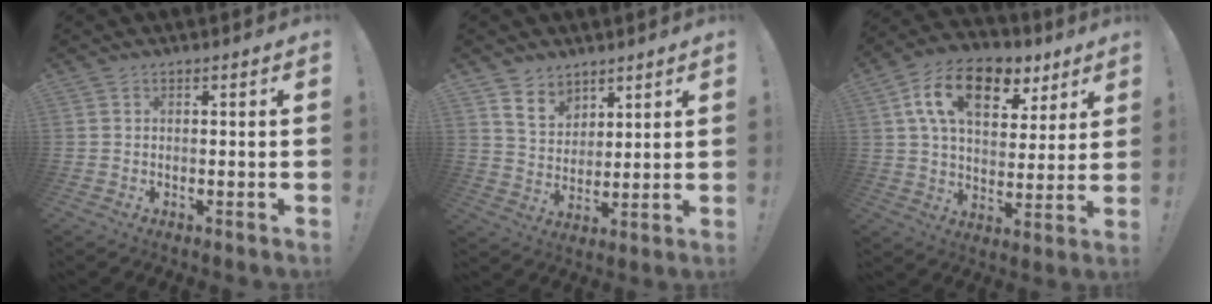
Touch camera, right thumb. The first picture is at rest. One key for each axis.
{"total": 7.9, "fx": 6.0, "fy": 4.8, "fz": 1.8, "tx": -0.034, "ty": -0.042, "tz": 0.117}
{"total": 17.2, "fx": 8.3, "fy": 10.3, "fz": 10.9, "tx": -0.181, "ty": -0.027, "tz": 0.148}